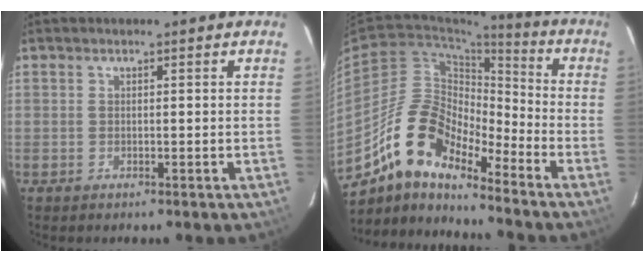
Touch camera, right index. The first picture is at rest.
{"total": 14.9, "force": [-11.6, 5.1, 7.9], "torque": [-0.136, 0.002, -0.229]}